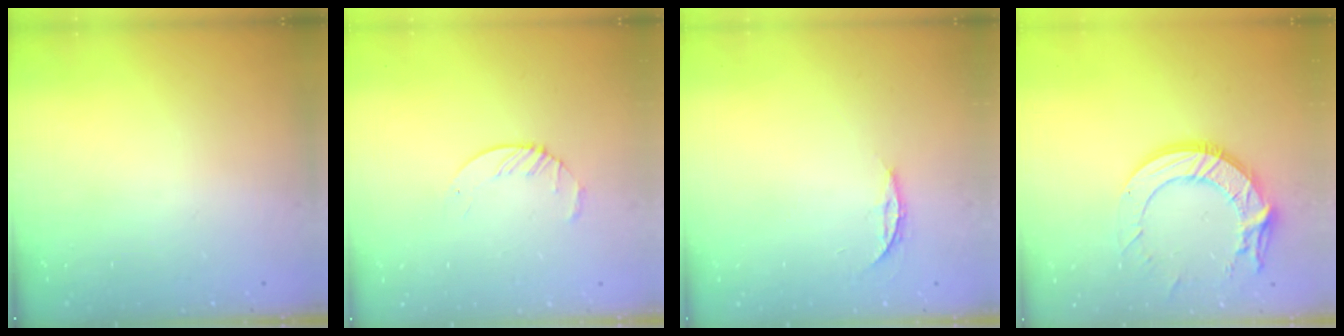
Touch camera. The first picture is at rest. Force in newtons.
{"total": 3.8, "press": 3.8, "slide": 0.4}
{"total": 3.8, "press": 3.8, "slide": 0.3}
{"total": 14.7, "press": 14.6, "slide": 1.4}